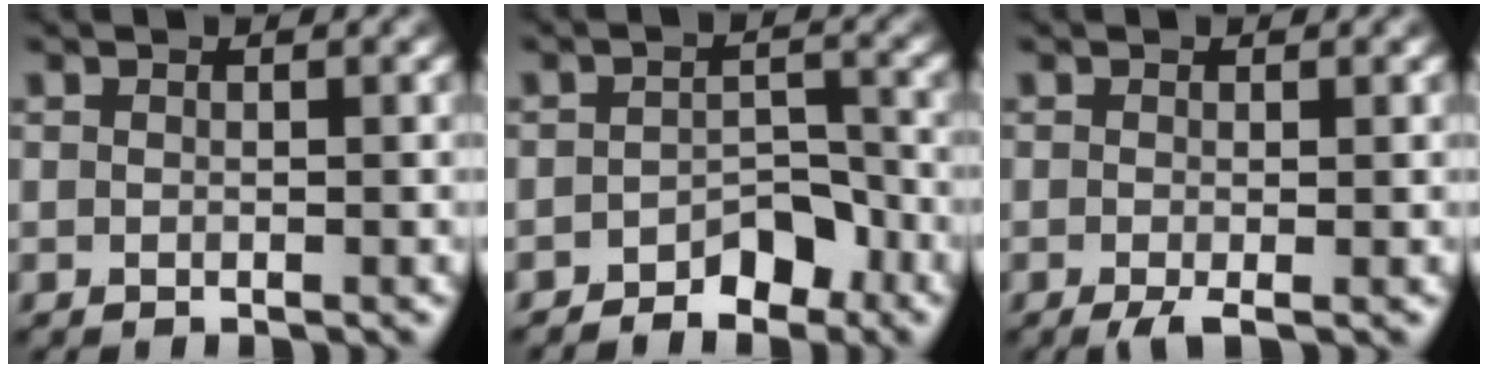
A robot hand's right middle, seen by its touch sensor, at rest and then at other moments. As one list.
[{"total": 3.5, "force": [-2.6, 1.6, 1.8], "torque": [-0.022, 0.008, -0.037]}, {"total": 1.6, "force": [-0.8, 0.3, 1.4], "torque": [-0.029, -0.009, -0.016]}]